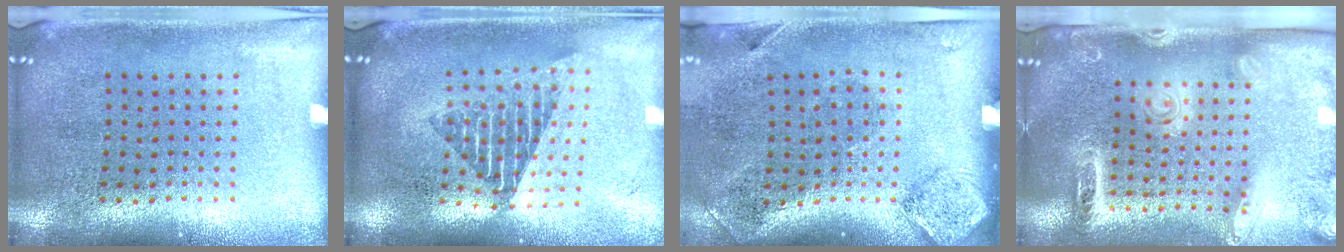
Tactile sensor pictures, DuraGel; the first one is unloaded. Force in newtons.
{"total": 1.7, "press": 1.4, "slide": 1.0}
{"total": 2.0, "press": 1.1, "slide": 1.7}
{"total": 2.5, "press": 1.9, "slide": 1.6}